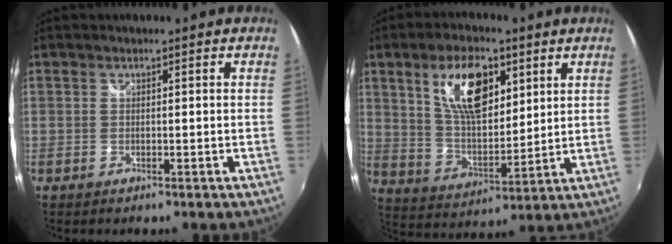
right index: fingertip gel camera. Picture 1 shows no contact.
{"total": 14.3, "force": [6.5, 6.8, 10.9], "torque": [-0.192, 0.012, 0.124]}